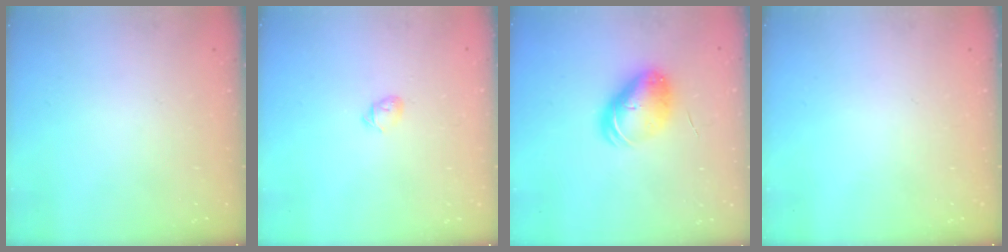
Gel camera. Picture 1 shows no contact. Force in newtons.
{"total": 4.1, "press": 4.0, "slide": 1.0}
{"total": 9.1, "press": 8.9, "slide": 1.9}
{"total": 0.0}